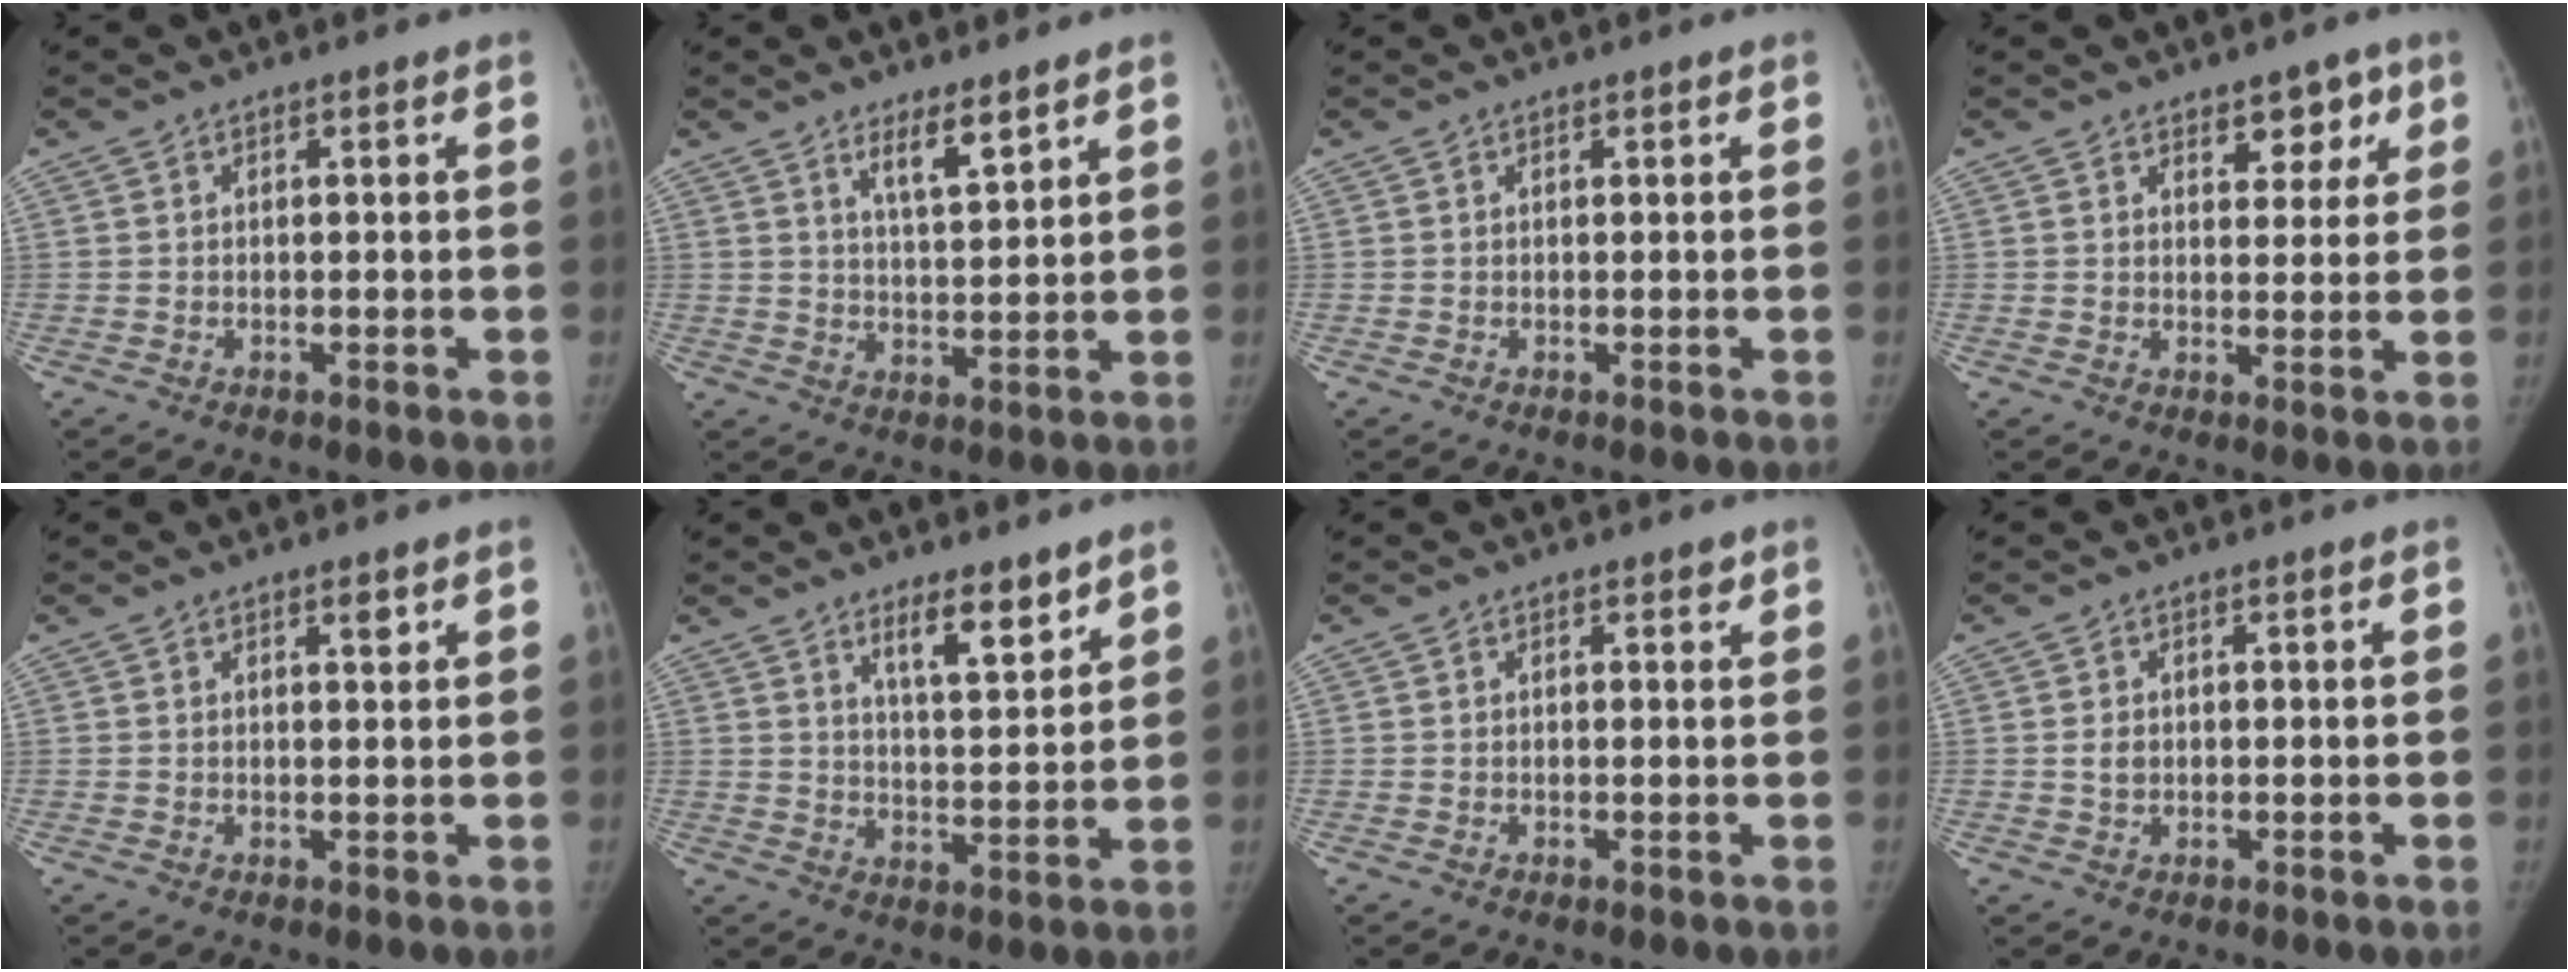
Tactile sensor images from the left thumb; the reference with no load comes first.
{"total": 5.5, "force": [3.8, 1.1, 3.7], "torque": [-0.057, -0.035, 0.069]}
{"total": 0.0}
{"total": 5.4, "force": [3.1, 3.3, 3.0], "torque": [-0.002, -0.015, 0.041]}
{"total": 1.3, "force": [0.8, 0.4, 0.9], "torque": [-0.008, -0.004, 0.013]}
{"total": 8.0, "force": [5.7, 2.1, 5.2], "torque": [-0.068, -0.047, 0.095]}
{"total": 0.8, "force": [0.6, 0.4, 0.4], "torque": [-0.001, -0.003, 0.006]}
{"total": 1.9, "force": [0.1, 1.4, 1.1], "torque": [-0.016, 0.000, 0.004]}